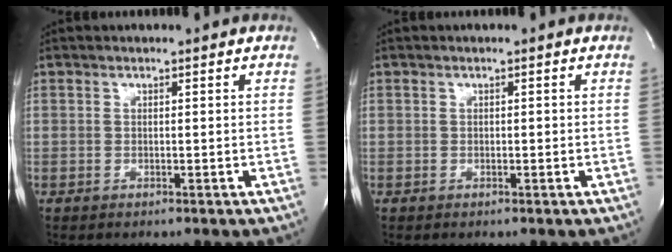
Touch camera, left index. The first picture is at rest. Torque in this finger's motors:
{"motor_torque": [-0.14, -0.19, -0.07, -0.01]}